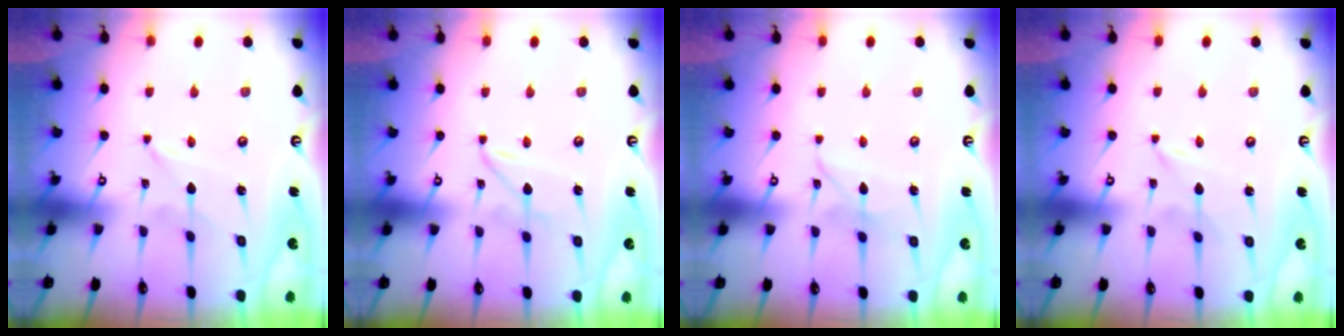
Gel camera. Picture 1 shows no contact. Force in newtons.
{"total": 1.5, "press": 1.5, "slide": 0.2}
{"total": 4.7, "press": 4.7, "slide": 0.2}
{"total": 0.0}